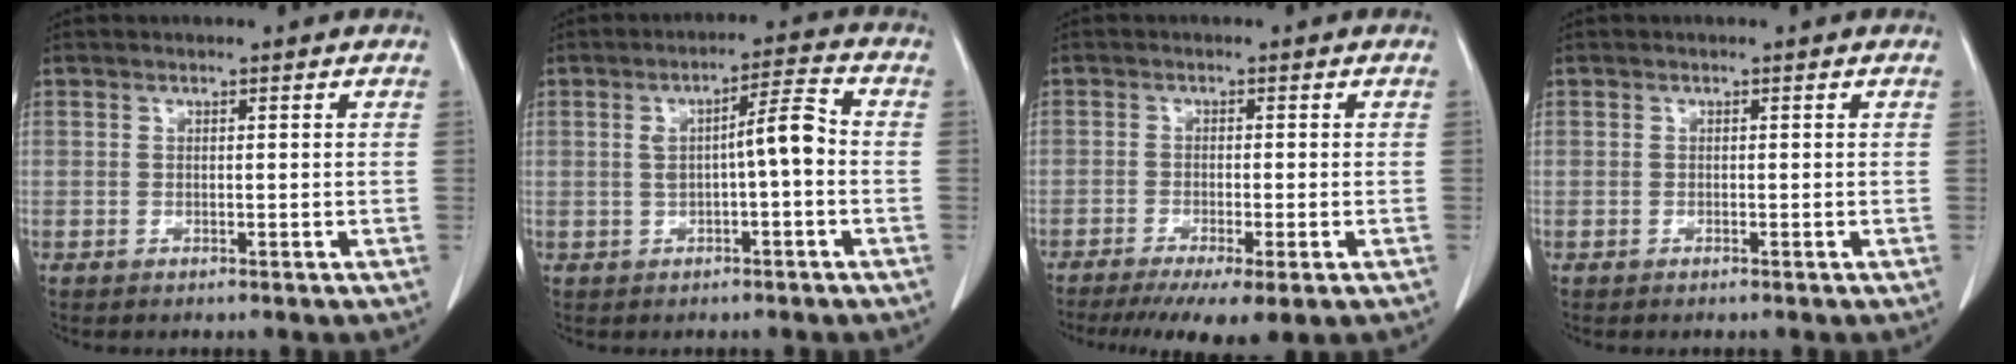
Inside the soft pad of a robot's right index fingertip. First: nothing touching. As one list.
[{"total": 6.0, "force": [-0.2, 0.7, 6.0], "torque": [-0.095, 0.019, -0.002]}, {"total": 8.9, "force": [-6.0, 1.2, 6.5], "torque": [-0.092, -0.022, -0.093]}, {"total": 0.0}]